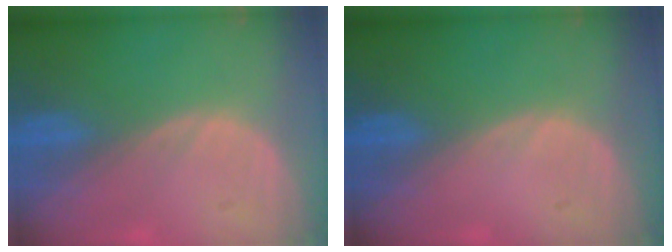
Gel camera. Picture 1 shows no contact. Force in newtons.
{"total": 0.0}